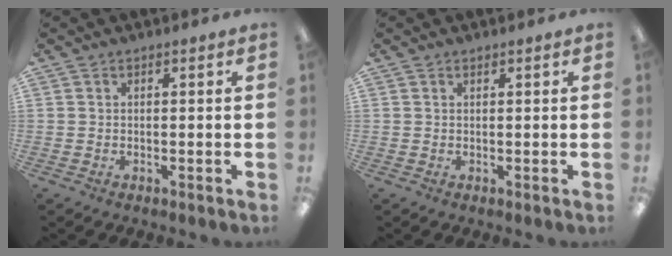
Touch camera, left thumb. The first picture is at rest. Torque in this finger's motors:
{"motor_torque": [0.07, -0.02, 0.20, -0.06, 0.00]}